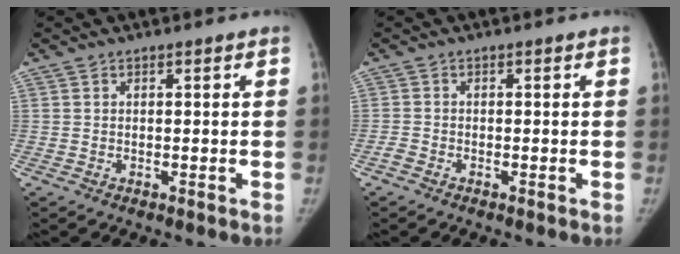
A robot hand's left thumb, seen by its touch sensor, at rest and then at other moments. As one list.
[{"total": 1.1, "force": [-0.8, 0.6, 0.4], "torque": [-0.013, -0.001, -0.021]}]